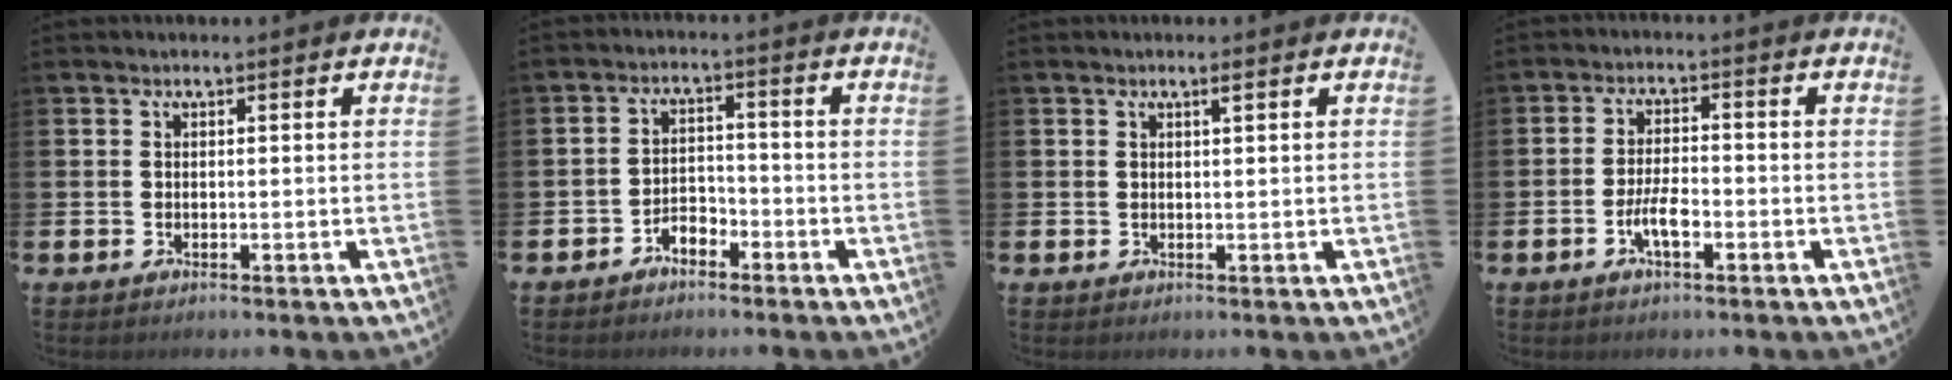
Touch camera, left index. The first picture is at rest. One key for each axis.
{"total": 2.7, "fx": -2.5, "fy": 1.1, "fz": 0.4, "tx": -0.018, "ty": 0.008, "tz": -0.052}
{"total": 1.0, "fx": 0.5, "fy": 0.1, "fz": 0.8, "tx": -0.006, "ty": -0.002, "tz": 0.006}
{"total": 3.9, "fx": -1.4, "fy": 1.4, "fz": 3.3, "tx": -0.068, "ty": 0.006, "tz": -0.027}